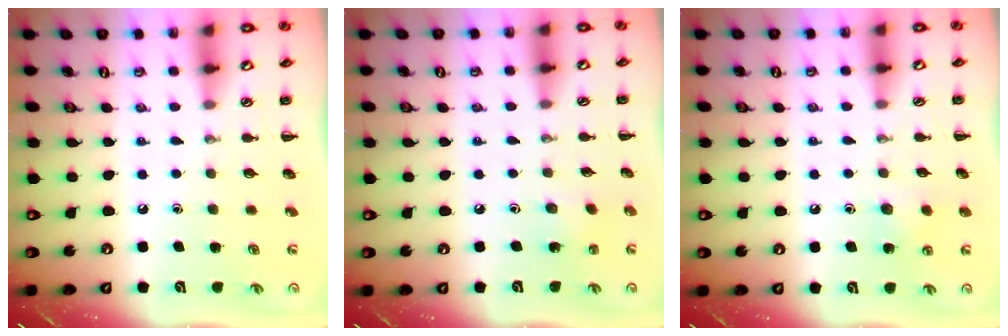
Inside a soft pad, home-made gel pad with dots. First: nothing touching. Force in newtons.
{"total": 2.9, "press": 2.8, "slide": 0.9}
{"total": 5.9, "press": 5.7, "slide": 1.4}